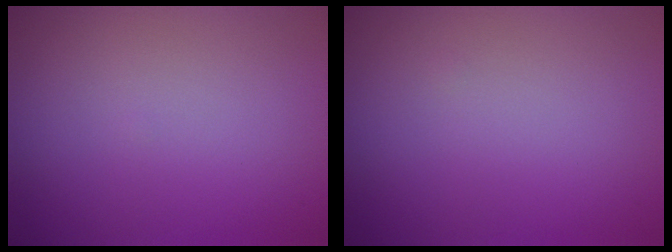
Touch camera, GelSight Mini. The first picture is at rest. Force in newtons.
{"total": 0.0}